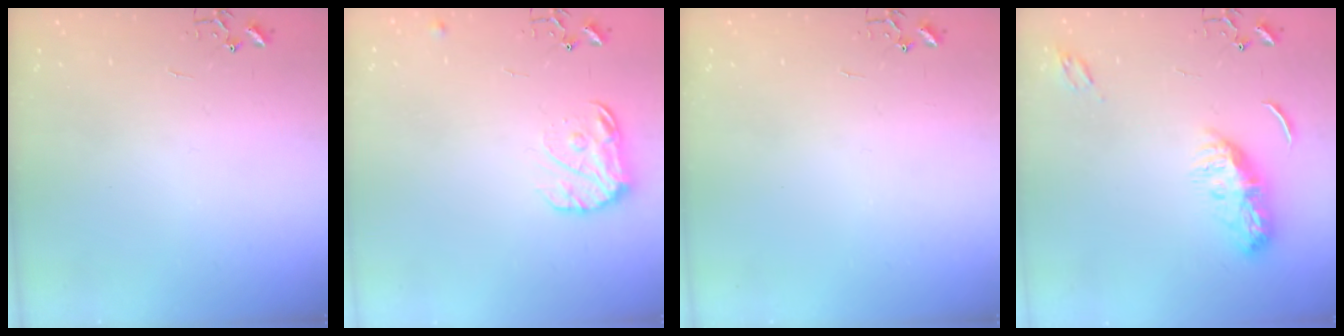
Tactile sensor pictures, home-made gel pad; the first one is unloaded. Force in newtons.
{"total": 11.5, "press": 11.5, "slide": 0.6}
{"total": 0.0}
{"total": 10.4, "press": 10.4, "slide": 0.0}